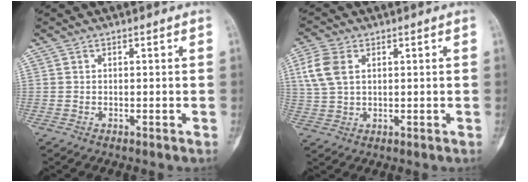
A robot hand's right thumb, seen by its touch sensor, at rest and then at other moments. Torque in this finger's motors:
{"motor_torque": [-0.16, 0.67, 0.39, -0.18, 0.07]}